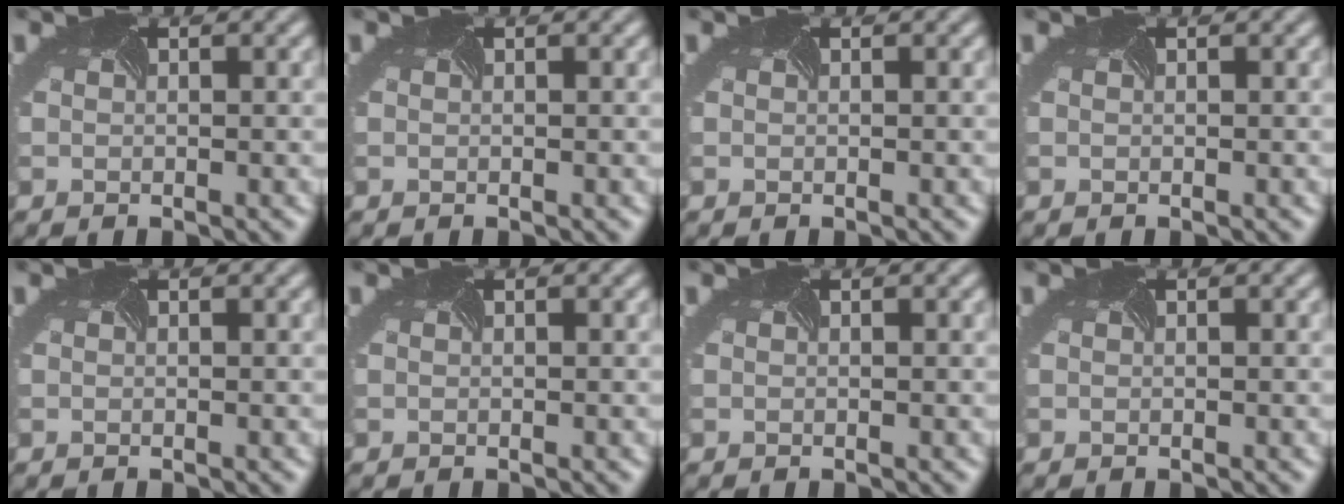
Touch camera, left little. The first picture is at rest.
{"total": 0.0}
{"total": 0.0}
{"total": 0.0}
{"total": 0.0}
{"total": 0.0}
{"total": 0.0}
{"total": 0.0}